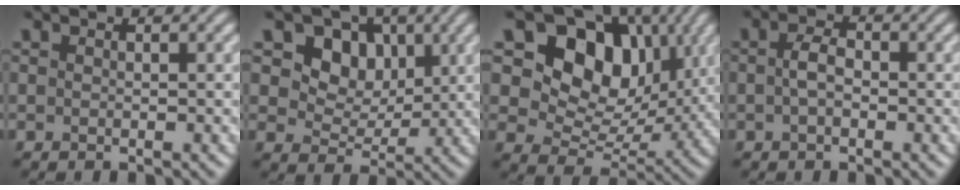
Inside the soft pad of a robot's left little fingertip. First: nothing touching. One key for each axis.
{"total": 7.5, "fx": 3.2, "fy": 5.8, "fz": 3.6, "tx": -0.079, "ty": -0.007, "tz": 0.061}
{"total": 11.4, "fx": 4.1, "fy": 8.1, "fz": 6.8, "tx": -0.105, "ty": -0.002, "tz": 0.060}
{"total": 2.1, "fx": -0.3, "fy": 1.2, "fz": 1.7, "tx": -0.039, "ty": 0.006, "tz": -0.009}